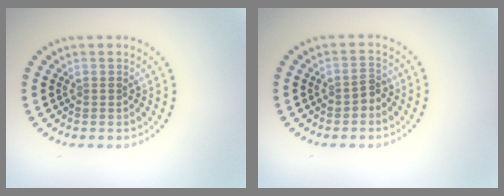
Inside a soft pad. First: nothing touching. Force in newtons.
{"total": 1.3, "press": 1.1, "slide": 0.6}